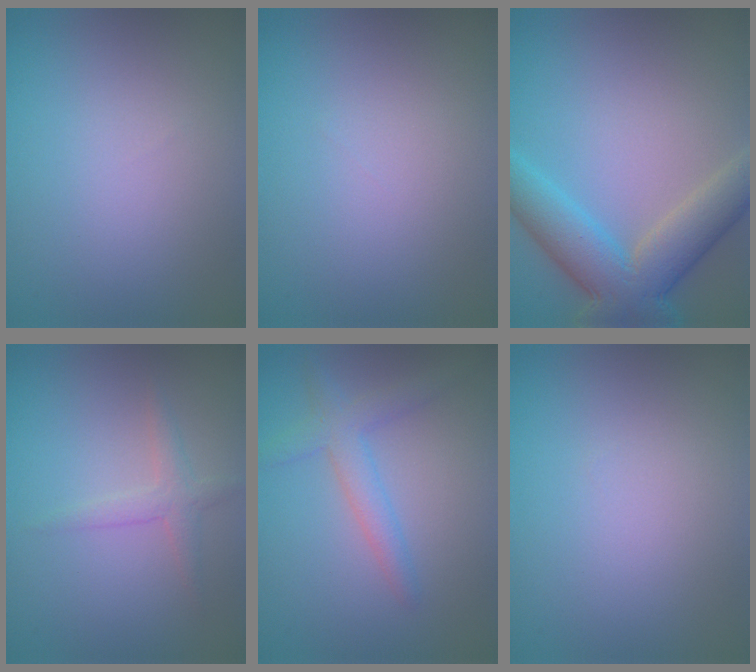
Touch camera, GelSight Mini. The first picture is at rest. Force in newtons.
{"total": 0.0}
{"total": 7.5, "press": 7.5, "slide": 0.4}
{"total": 1.7, "press": 1.7, "slide": 0.1}
{"total": 2.6, "press": 2.6, "slide": 0.2}
{"total": 0.0}